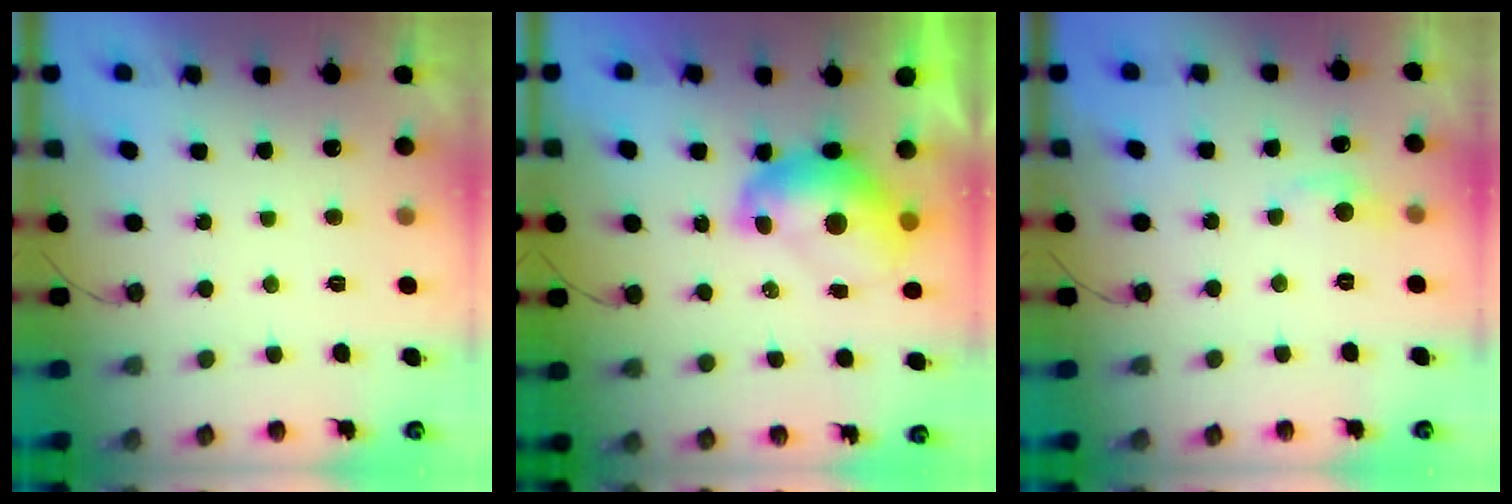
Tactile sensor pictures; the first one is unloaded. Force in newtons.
{"total": 10.4, "press": 10.3, "slide": 1.0}
{"total": 5.9, "press": 5.8, "slide": 0.9}